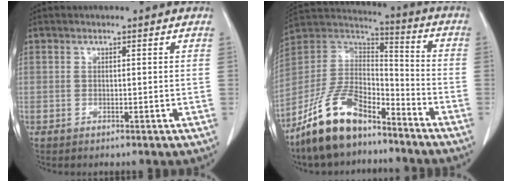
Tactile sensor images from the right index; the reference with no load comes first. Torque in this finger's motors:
{"motor_torque": [-0.18, -0.26, 0.06, -0.04]}